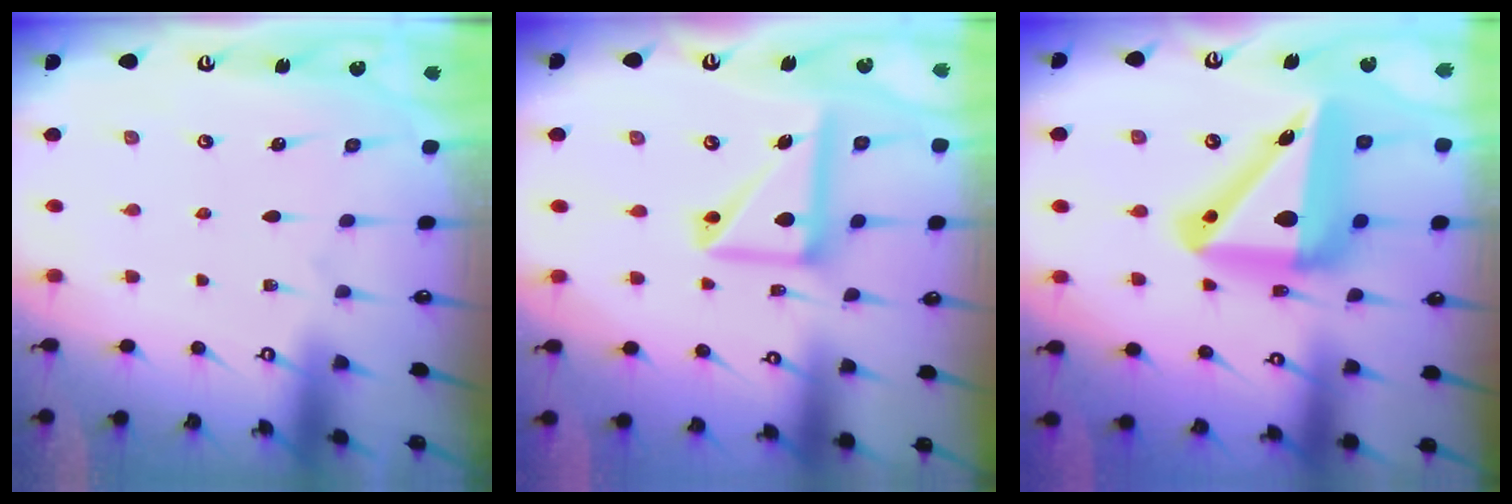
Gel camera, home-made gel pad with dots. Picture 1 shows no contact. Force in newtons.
{"total": 13.7, "press": 13.6, "slide": 2.2}
{"total": 20.8, "press": 20.6, "slide": 2.8}